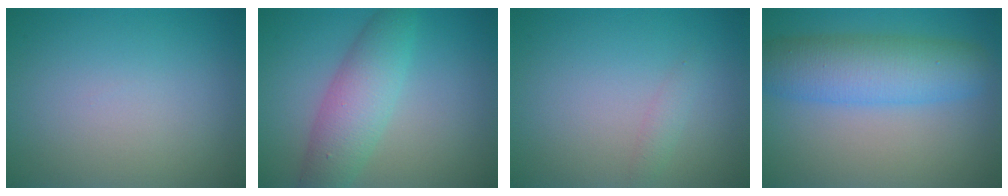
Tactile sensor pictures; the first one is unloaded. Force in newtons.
{"total": 4.9, "press": 4.9, "slide": 0.1}
{"total": 0.9, "press": 0.9, "slide": 0.1}
{"total": 6.5, "press": 6.5, "slide": 0.1}